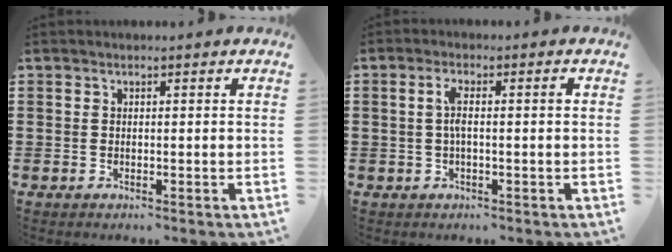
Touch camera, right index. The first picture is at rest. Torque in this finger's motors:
{"motor_torque": [0.38, -0.12, 0.28, 0.05]}